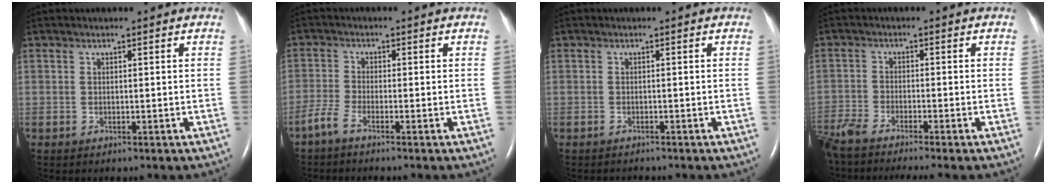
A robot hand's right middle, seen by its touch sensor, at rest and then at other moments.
{"total": 2.7, "force": [-2.1, 0.1, 1.6], "torque": [-0.045, -0.004, -0.051]}
{"total": 1.3, "force": [-1.3, 0.3, 0.0], "torque": [-0.005, -0.005, -0.017]}
{"total": 9.2, "force": [-8.1, 0.0, 4.2], "torque": [-0.075, -0.020, -0.141]}